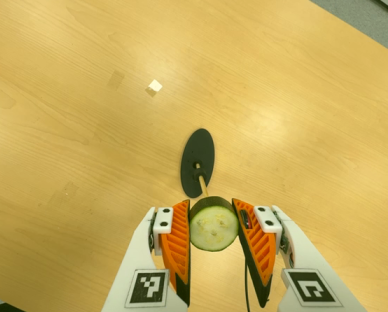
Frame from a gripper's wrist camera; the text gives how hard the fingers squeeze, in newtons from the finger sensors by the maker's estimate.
{"total": 12.4, "left": 10.9, "right": 13.9}